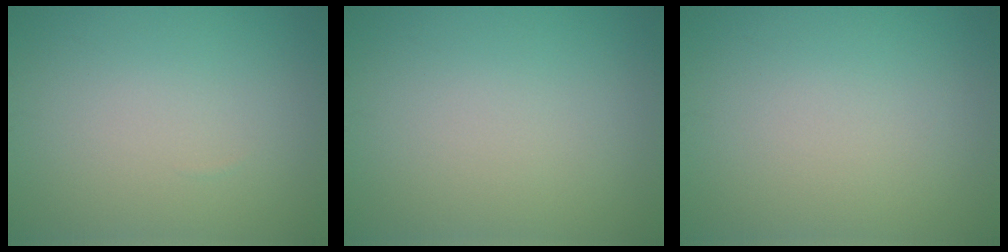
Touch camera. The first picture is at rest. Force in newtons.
{"total": 0.0}
{"total": 0.0}